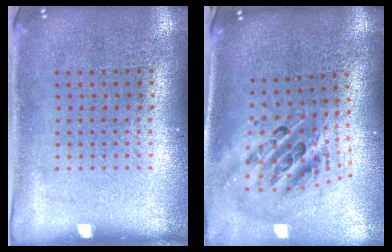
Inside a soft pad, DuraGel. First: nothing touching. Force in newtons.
{"total": 2.5, "press": 1.7, "slide": 1.9}